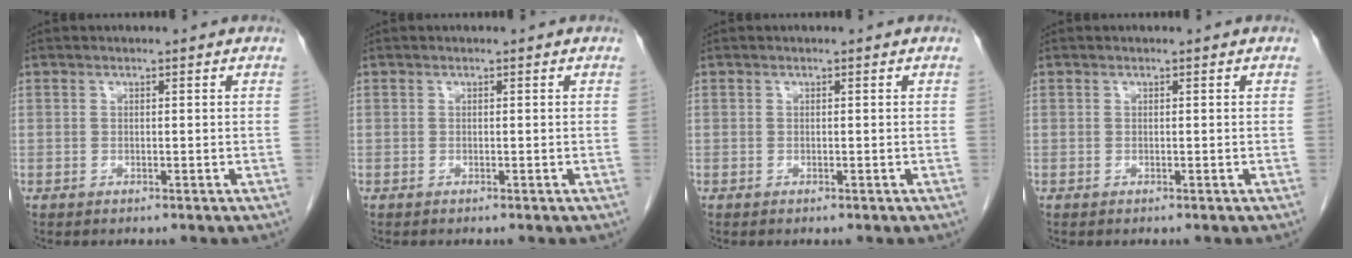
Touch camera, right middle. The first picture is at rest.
{"total": 0.0}
{"total": 0.0}
{"total": 0.0}